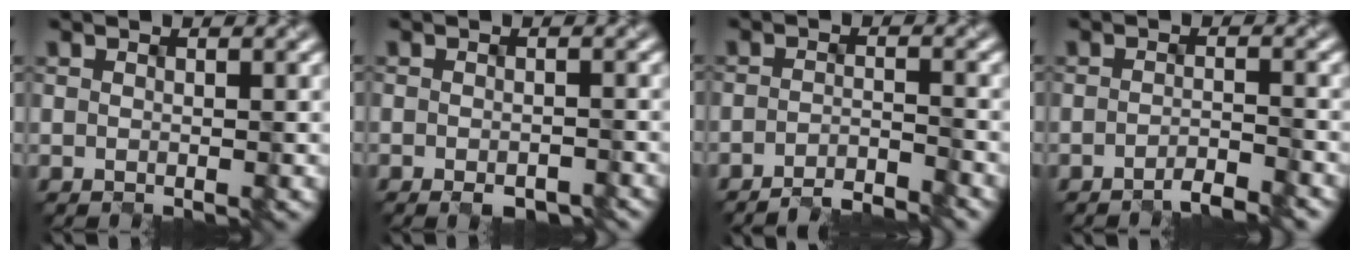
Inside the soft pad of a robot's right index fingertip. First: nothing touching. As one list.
[{"total": 1.8, "force": [-1.4, 0.6, 1.0], "torque": [-0.015, -0.008, -0.017]}, {"total": 3.3, "force": [-3.1, 0.2, 1.0], "torque": [-0.005, 0.002, -0.061]}, {"total": 2.3, "force": [-2.1, 0.2, 0.9], "torque": [-0.010, 0.000, -0.046]}]